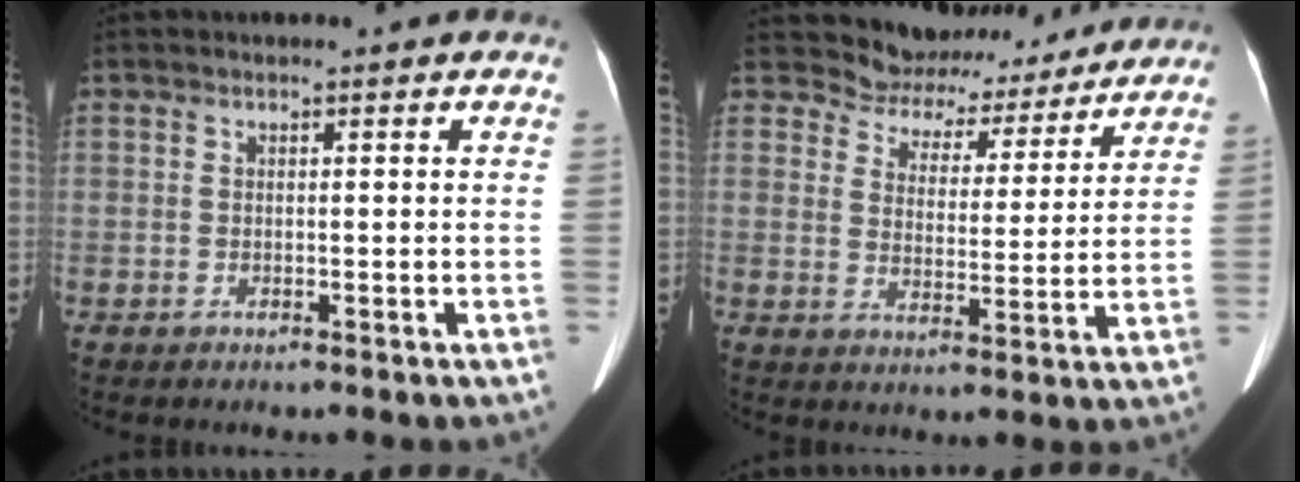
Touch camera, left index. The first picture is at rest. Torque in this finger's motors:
{"motor_torque": [0.30, -0.38, -0.01, -0.06]}